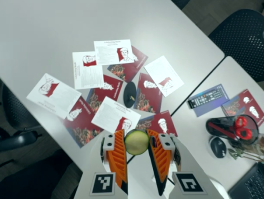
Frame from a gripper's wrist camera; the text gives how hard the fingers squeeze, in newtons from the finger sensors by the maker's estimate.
{"total": 12.9, "left": 13.4, "right": 12.4}